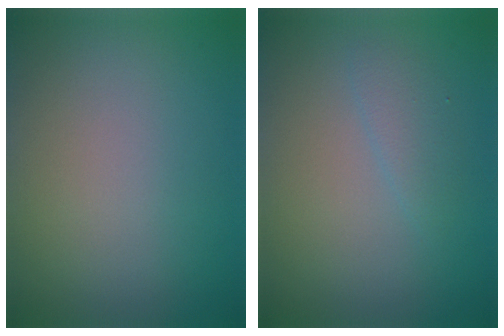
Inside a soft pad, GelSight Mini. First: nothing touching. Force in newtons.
{"total": 1.2, "press": 1.2, "slide": 0.1}